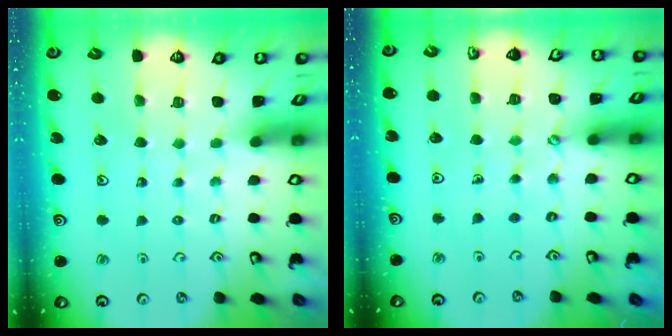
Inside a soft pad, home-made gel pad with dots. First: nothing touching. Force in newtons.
{"total": 1.6, "press": 1.6, "slide": 0.1}